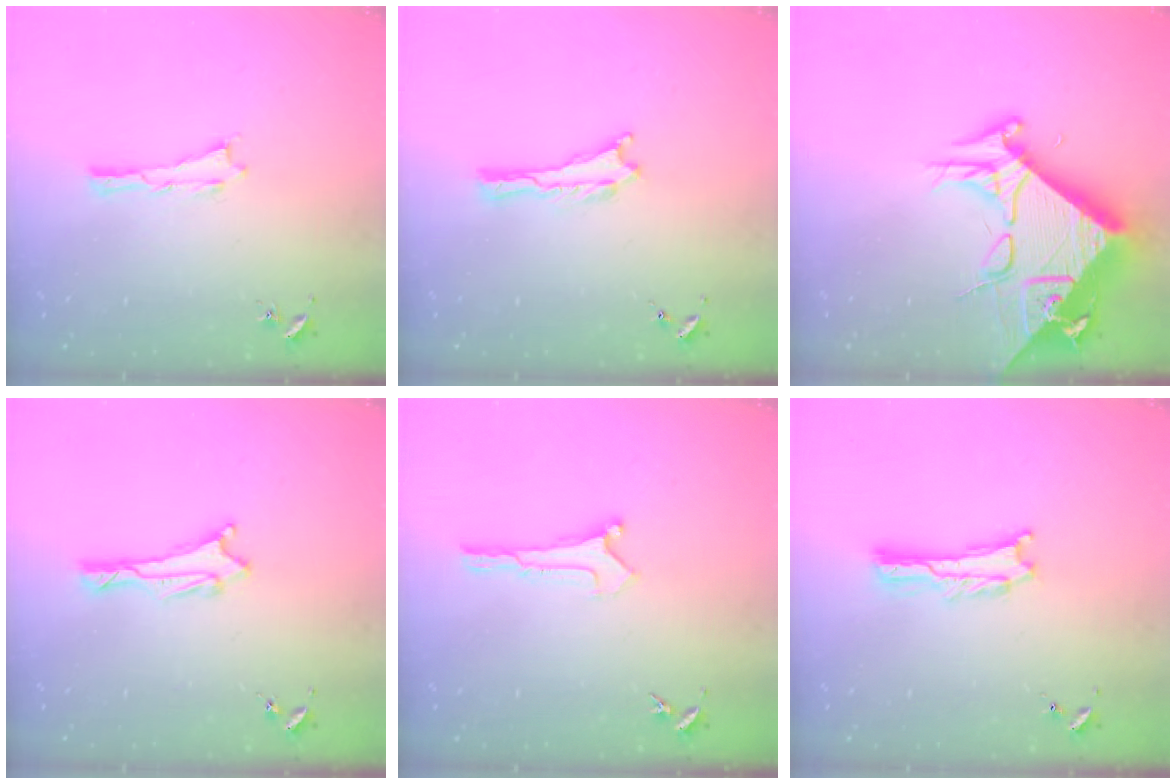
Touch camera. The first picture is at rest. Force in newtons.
{"total": 0.0}
{"total": 17.0, "press": 16.9, "slide": 1.6}
{"total": 1.5, "press": 1.5, "slide": 0.2}
{"total": 0.0}
{"total": 1.0, "press": 1.0, "slide": 0.2}